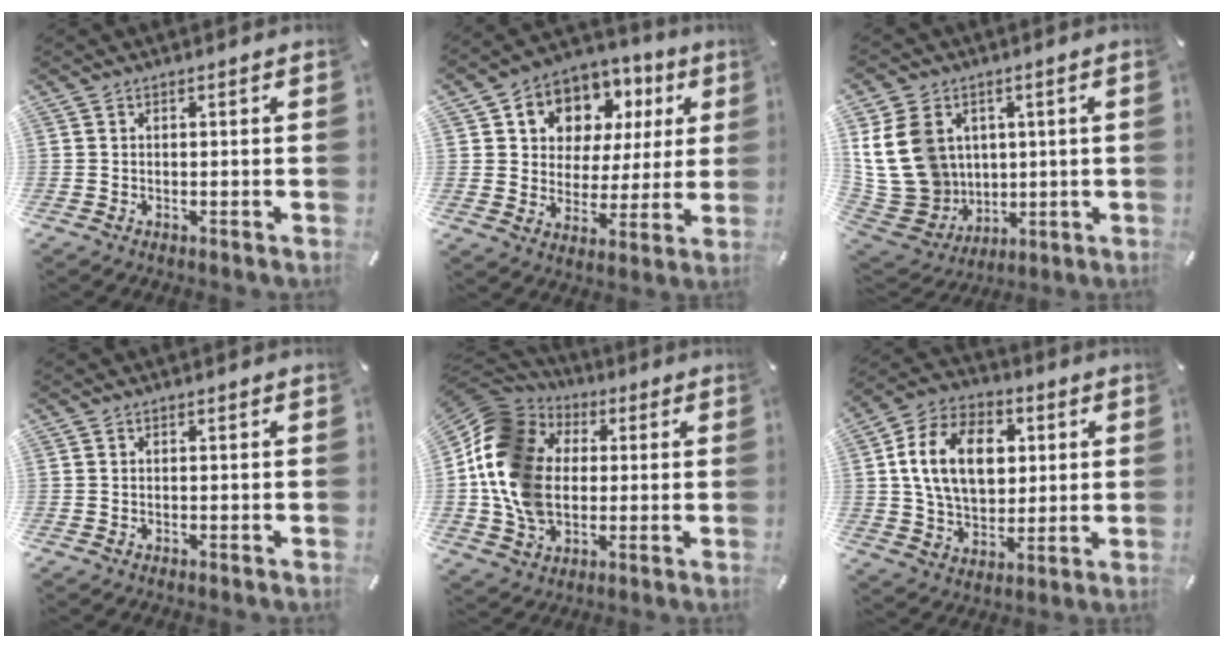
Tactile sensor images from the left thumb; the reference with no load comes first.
{"total": 9.5, "force": [4.1, 8.4, 2.0], "torque": [-0.044, -0.036, 0.078]}
{"total": 17.2, "force": [3.6, 14.4, 8.9], "torque": [-0.205, -0.024, 0.069]}
{"total": 0.0}
{"total": 17.4, "force": [-0.1, 14.3, 9.8], "torque": [-0.237, 0.009, -0.006]}
{"total": 16.4, "force": [3.1, 11.8, 11.0], "torque": [-0.219, 0.010, 0.051]}